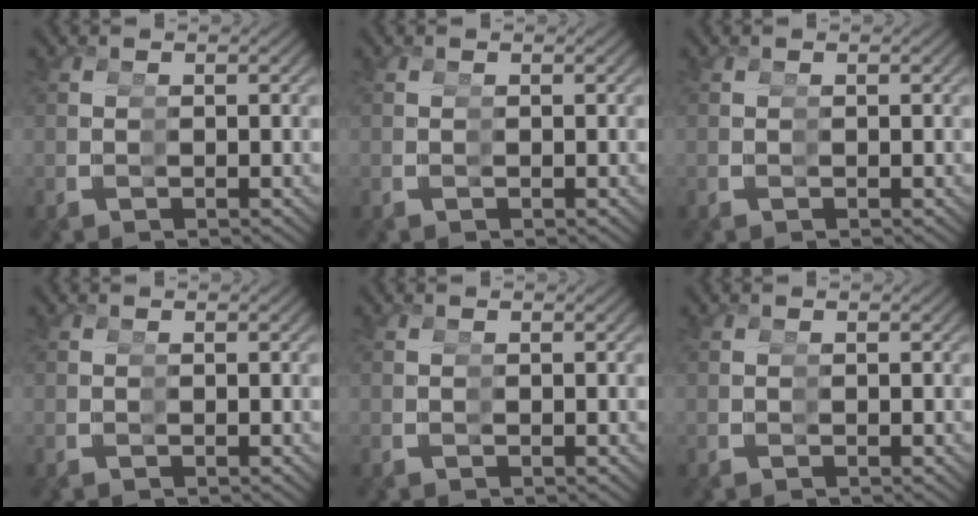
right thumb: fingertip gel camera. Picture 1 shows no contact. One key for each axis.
{"total": 0.0}
{"total": 0.0}
{"total": 0.0}
{"total": 0.0}
{"total": 0.0}